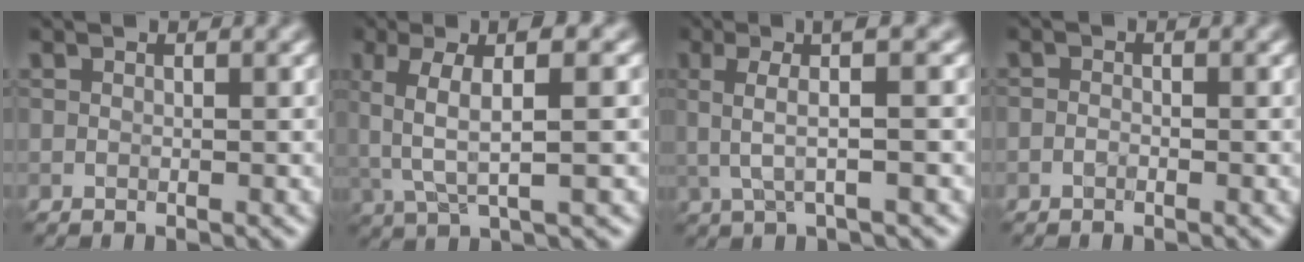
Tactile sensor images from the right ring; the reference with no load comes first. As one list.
[{"total": 5.4, "force": [0.7, 1.5, 5.2], "torque": [-0.108, 0.004, 0.012]}, {"total": 4.1, "force": [0.7, 0.7, 3.9], "torque": [-0.071, 0.008, 0.013]}, {"total": 0.6, "force": [-0.4, 0.4, 0.3], "torque": [-0.004, -0.001, -0.009]}]